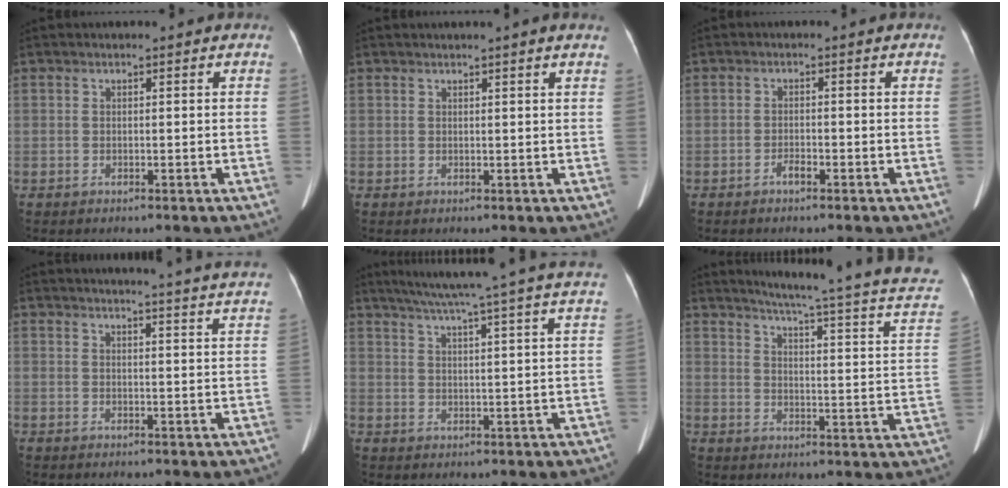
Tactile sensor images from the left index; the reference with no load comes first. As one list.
[{"total": 2.1, "force": [1.7, -0.6, 1.2], "torque": [-0.020, 0.004, 0.023]}, {"total": 1.4, "force": [-1.2, 0.3, 0.7], "torque": [-0.015, -0.002, -0.020]}, {"total": 19.8, "force": [19.0, -0.7, 5.3], "torque": [-0.071, -0.076, 0.205]}, {"total": 24.7, "force": [21.8, -0.9, 11.8], "torque": [-0.190, -0.024, 0.271]}, {"total": 21.3, "force": [18.6, -0.9, 10.4], "torque": [-0.152, -0.076, 0.212]}]